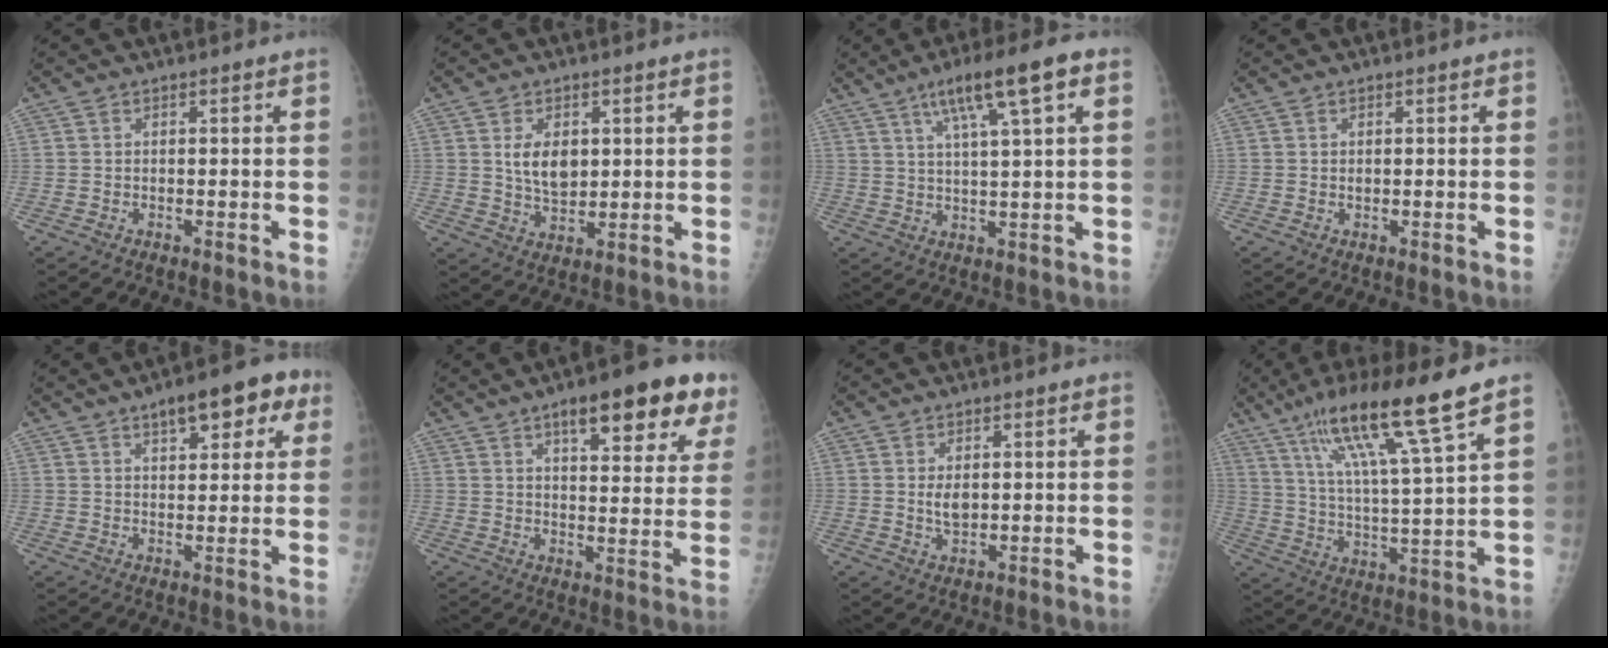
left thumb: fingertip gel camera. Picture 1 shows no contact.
{"total": 7.0, "force": [1.7, 4.5, 5.1], "torque": [-0.065, -0.014, 0.038]}
{"total": 11.2, "force": [5.3, 1.3, 9.7], "torque": [-0.165, 0.000, 0.087]}
{"total": 0.5, "force": [0.1, 0.4, 0.3], "torque": [-0.004, 0.000, 0.003]}
{"total": 10.6, "force": [5.4, 4.5, 7.9], "torque": [-0.070, -0.003, 0.068]}
{"total": 18.0, "force": [10.2, 5.6, 13.8], "torque": [-0.151, -0.031, 0.138]}
{"total": 3.2, "force": [0.6, 2.0, 2.5], "torque": [-0.036, -0.008, 0.015]}
{"total": 16.9, "force": [11.2, 0.7, 12.7], "torque": [-0.219, -0.046, 0.195]}